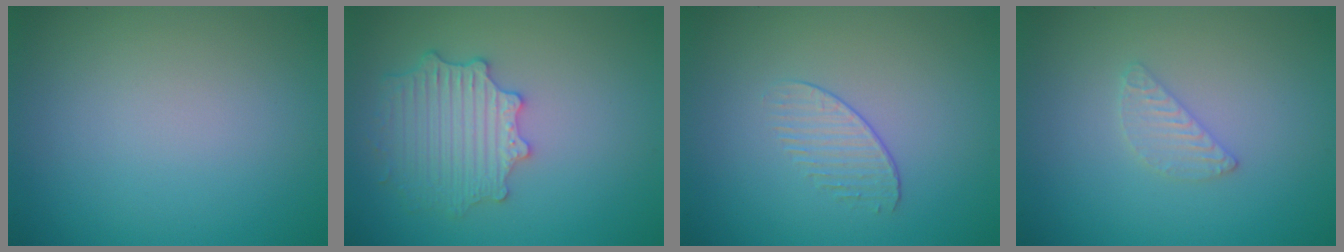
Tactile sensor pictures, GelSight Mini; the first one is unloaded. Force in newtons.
{"total": 4.5, "press": 4.0, "slide": 2.1}
{"total": 1.2, "press": 0.6, "slide": 1.0}
{"total": 1.5, "press": 1.5, "slide": 0.2}